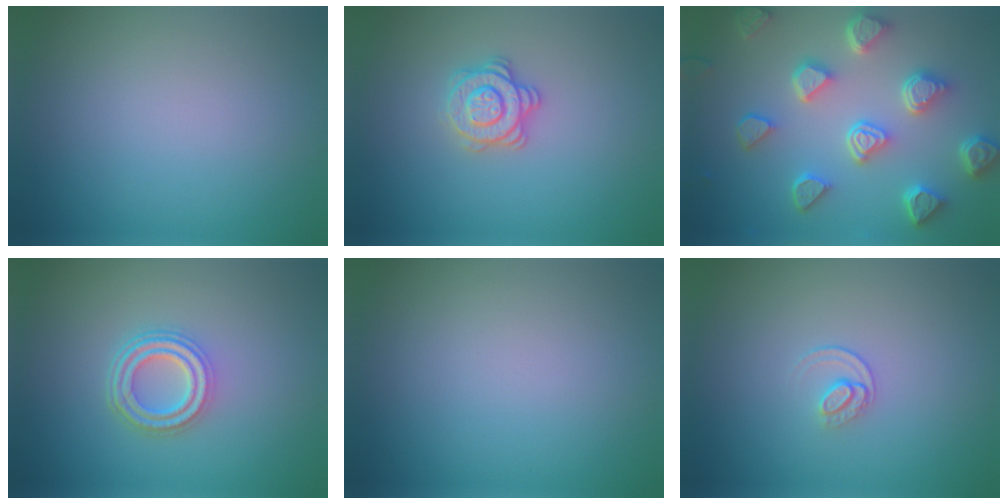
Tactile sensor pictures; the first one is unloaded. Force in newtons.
{"total": 2.8, "press": 2.6, "slide": 1.0}
{"total": 6.6, "press": 5.3, "slide": 3.9}
{"total": 3.8, "press": 3.0, "slide": 2.4}
{"total": 0.0}
{"total": 1.2, "press": 0.8, "slide": 0.9}